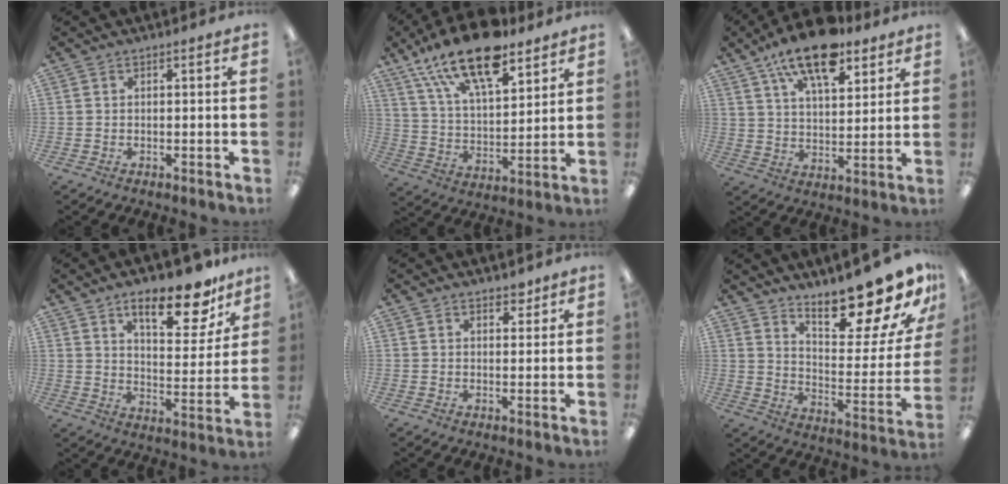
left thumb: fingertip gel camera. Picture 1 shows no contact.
{"total": 19.7, "force": [14.0, 7.6, 11.6], "torque": [-0.206, -0.070, 0.243]}
{"total": 15.3, "force": [10.4, 6.4, 9.2], "torque": [-0.152, -0.044, 0.180]}
{"total": 16.9, "force": [11.5, 6.3, 10.5], "torque": [-0.144, -0.061, 0.186]}
{"total": 2.7, "force": [2.3, 1.3, 0.7], "torque": [0.001, -0.009, 0.040]}
{"total": 20.8, "force": [17.3, 5.5, 10.2], "torque": [-0.128, -0.142, 0.284]}